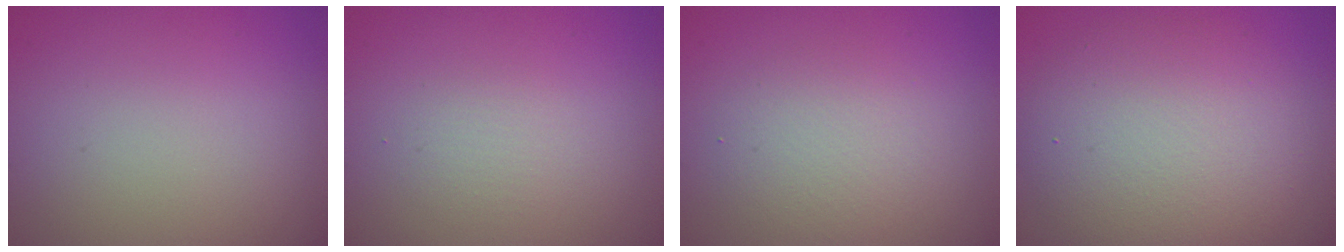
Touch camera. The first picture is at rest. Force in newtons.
{"total": 1.4, "press": 1.4, "slide": 0.1}
{"total": 2.9, "press": 2.9, "slide": 0.4}
{"total": 7.3, "press": 7.3, "slide": 0.1}